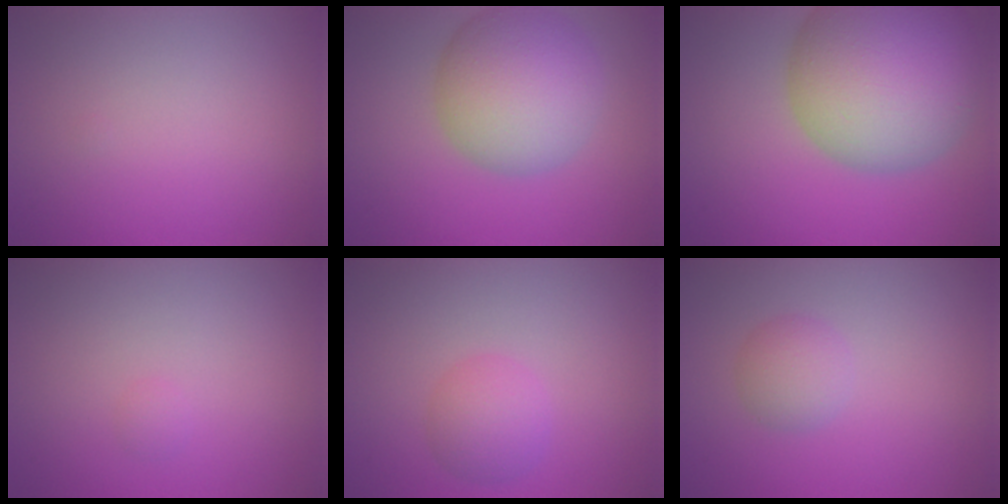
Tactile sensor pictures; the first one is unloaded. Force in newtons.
{"total": 8.5, "press": 8.4, "slide": 0.3}
{"total": 14.9, "press": 14.9, "slide": 0.9}
{"total": 0.5, "press": 0.5, "slide": 0.0}
{"total": 2.7, "press": 2.7, "slide": 0.1}
{"total": 2.0, "press": 2.0, "slide": 0.0}